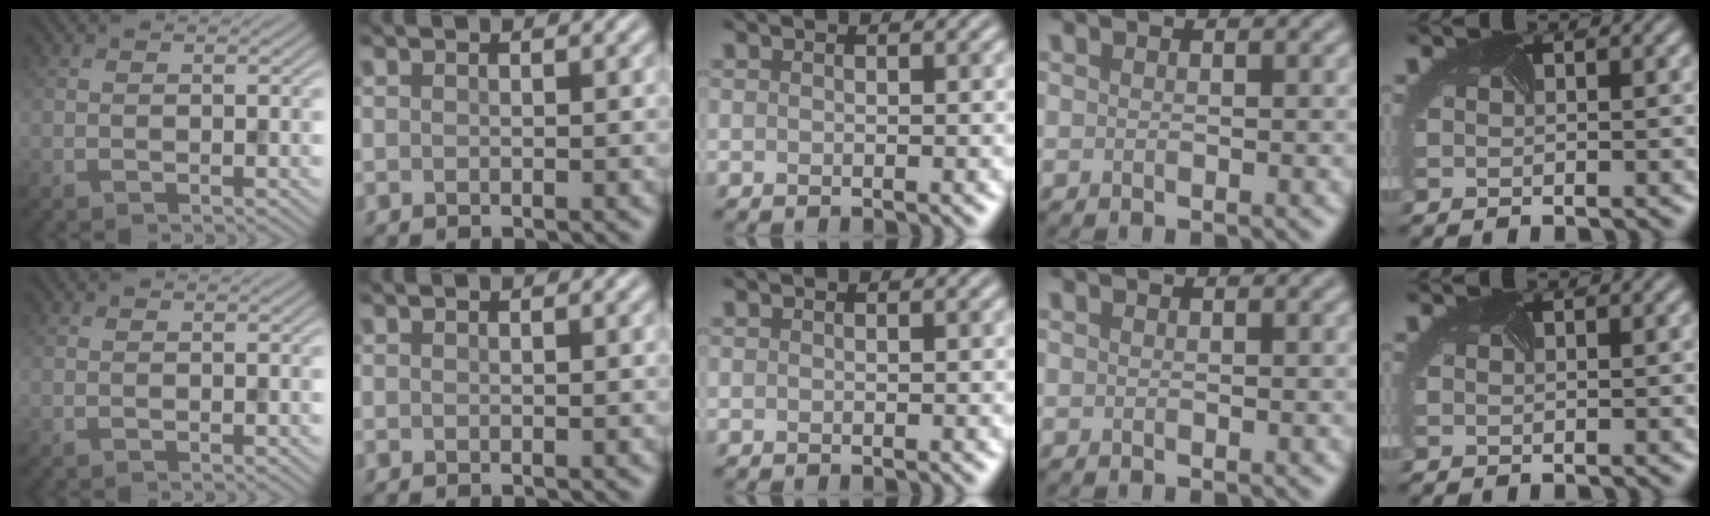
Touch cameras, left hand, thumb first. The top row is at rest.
{}